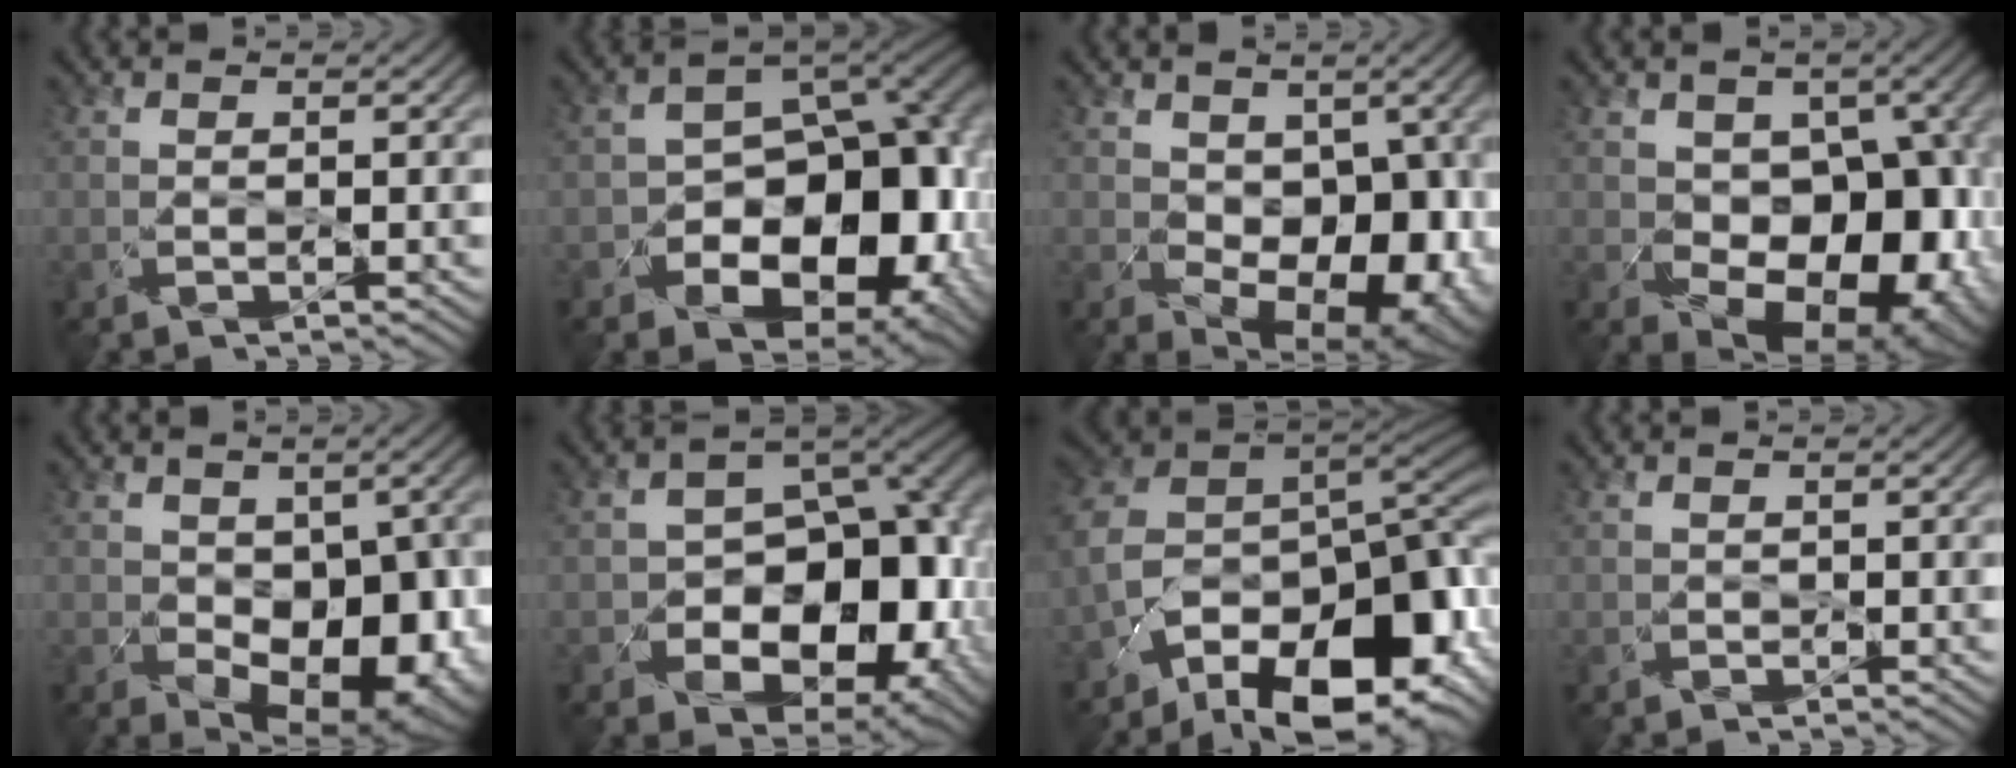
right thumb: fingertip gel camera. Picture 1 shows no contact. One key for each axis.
{"total": 15.9, "fx": -5.4, "fy": 10.6, "fz": 10.6, "tx": -0.108, "ty": -0.031, "tz": -0.068}
{"total": 14.4, "fx": -2.1, "fy": 9.9, "fz": 10.2, "tx": -0.133, "ty": -0.055, "tz": 0.007}
{"total": 17.4, "fx": -4.3, "fy": 12.3, "fz": 11.5, "tx": -0.125, "ty": -0.031, "tz": -0.022}
{"total": 14.5, "fx": -4.1, "fy": 9.5, "fz": 10.1, "tx": -0.119, "ty": -0.043, "tz": -0.018}
{"total": 14.5, "fx": -4.4, "fy": 9.9, "fz": 9.6, "tx": -0.101, "ty": -0.025, "tz": -0.057}
{"total": 16.9, "fx": -8.4, "fy": 9.7, "fz": 11.0, "tx": -0.208, "ty": -0.025, "tz": -0.119}
{"total": 0.0}